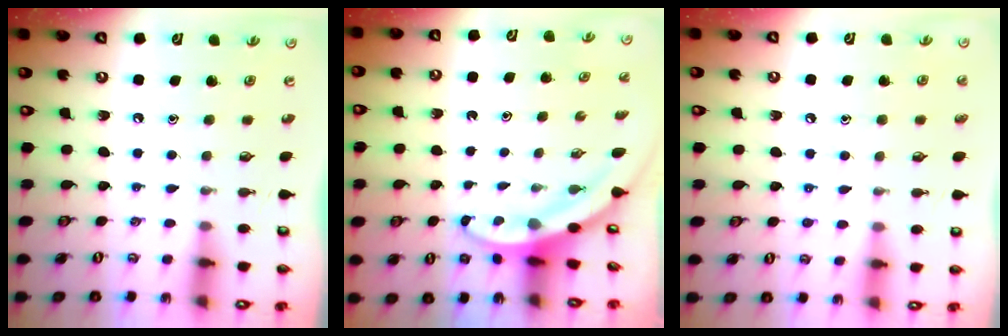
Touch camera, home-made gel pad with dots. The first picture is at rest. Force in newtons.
{"total": 3.3, "press": 3.3, "slide": 0.1}
{"total": 7.0, "press": 7.0, "slide": 0.9}